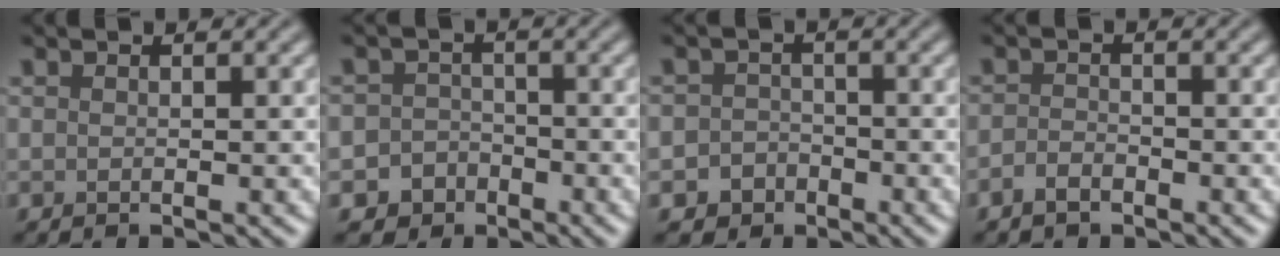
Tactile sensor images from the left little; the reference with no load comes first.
{"total": 3.9, "force": [-2.2, 3.1, 0.5], "torque": [0.027, 0.000, -0.044]}
{"total": 2.9, "force": [-1.6, 2.4, 0.4], "torque": [0.020, 0.003, -0.033]}
{"total": 1.6, "force": [-1.2, 0.8, 0.8], "torque": [-0.016, 0.001, -0.026]}